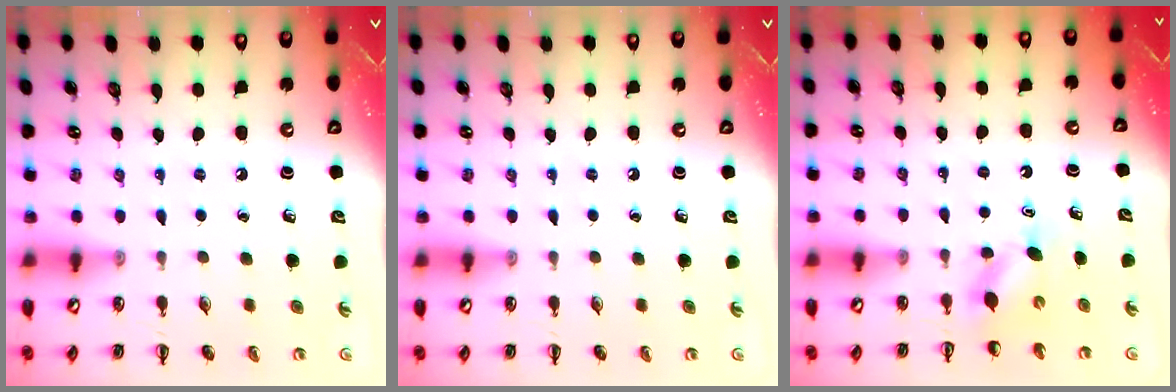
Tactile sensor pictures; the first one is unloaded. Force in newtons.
{"total": 0.0}
{"total": 4.2, "press": 4.2, "slide": 0.3}